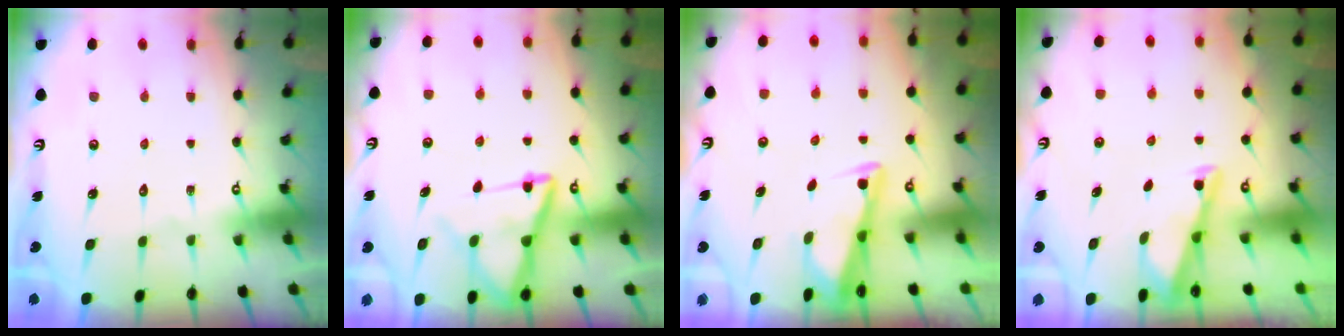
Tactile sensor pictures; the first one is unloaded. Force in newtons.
{"total": 11.0, "press": 10.9, "slide": 1.2}
{"total": 2.9, "press": 2.9, "slide": 0.3}
{"total": 2.9, "press": 2.9, "slide": 0.2}